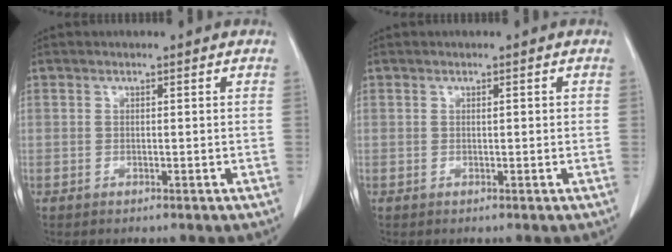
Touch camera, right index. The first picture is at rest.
{"total": 0.5, "force": [0.1, 0.1, 0.5], "torque": [-0.008, 0.001, 0.002]}